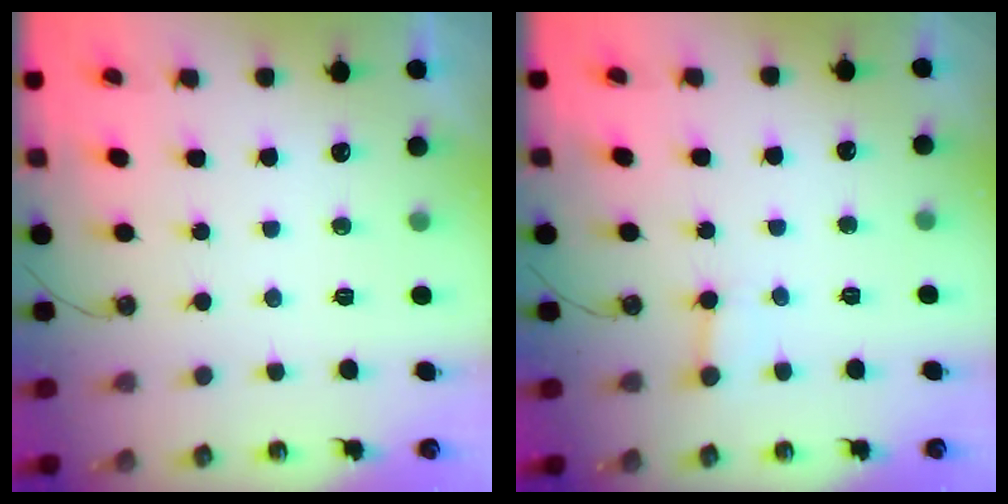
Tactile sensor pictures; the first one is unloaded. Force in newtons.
{"total": 2.4, "press": 2.4, "slide": 0.4}